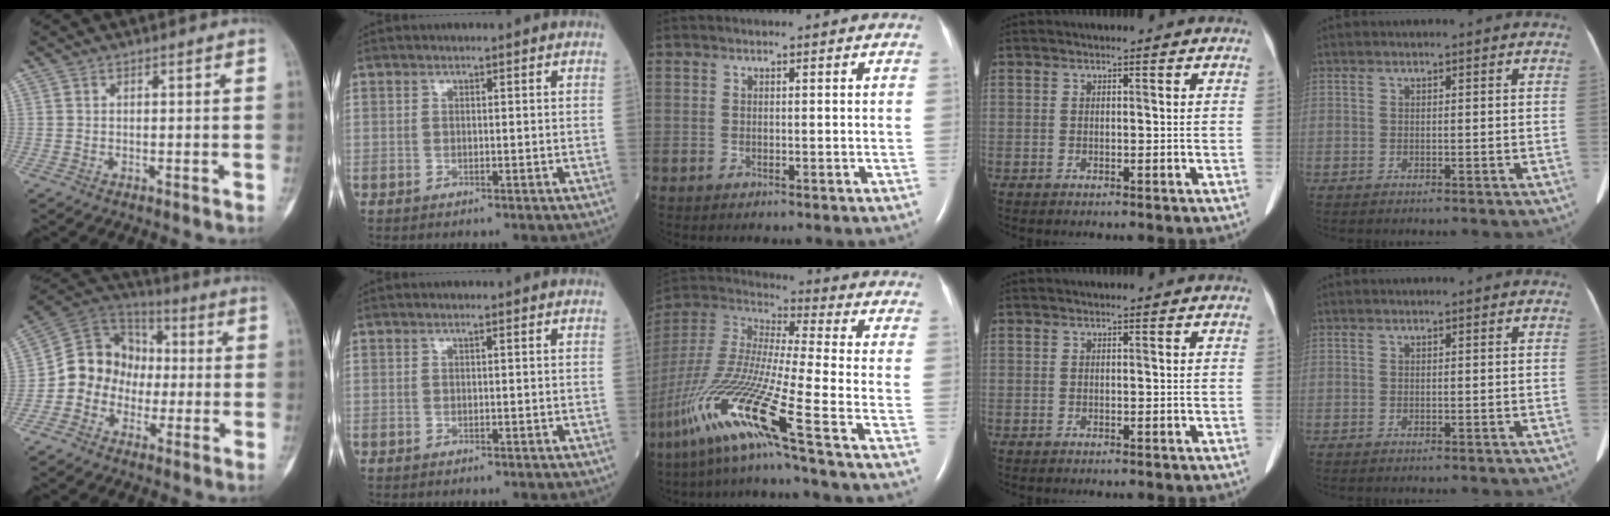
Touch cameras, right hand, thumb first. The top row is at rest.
{"thumb": {"total": 12.3, "force": [-2.2, 10.9, 5.3], "torque": [-0.054, 0.049, -0.052]}, "middle": {"total": 18.9, "force": [-10.4, -1.1, 15.7], "torque": [-0.356, -0.053, -0.206]}}